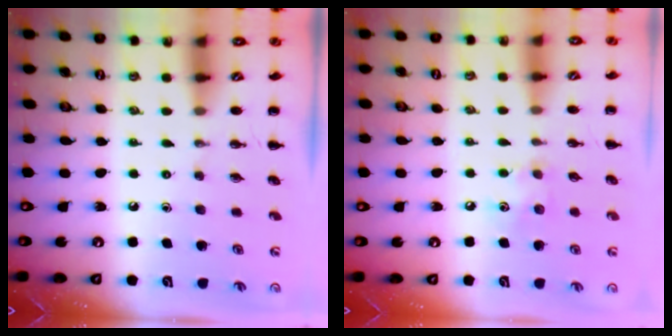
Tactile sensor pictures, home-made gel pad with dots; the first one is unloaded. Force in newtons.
{"total": 6.2, "press": 6.1, "slide": 1.2}